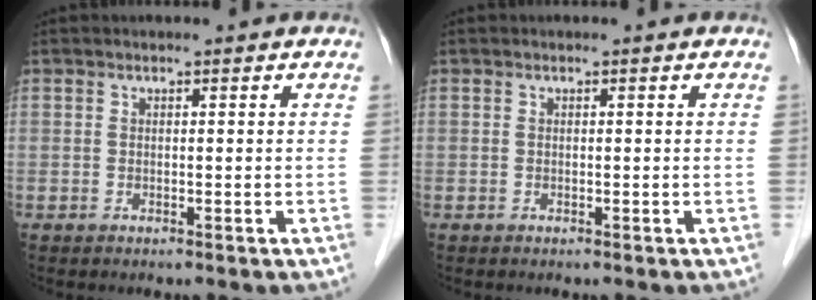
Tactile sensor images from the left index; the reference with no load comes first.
{"total": 0.0}